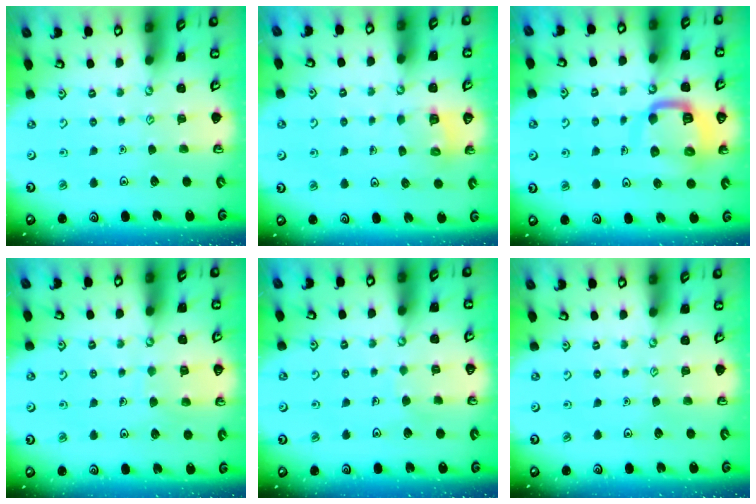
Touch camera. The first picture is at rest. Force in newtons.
{"total": 3.2, "press": 3.2, "slide": 0.2}
{"total": 11.8, "press": 11.7, "slide": 1.4}
{"total": 5.7, "press": 5.7, "slide": 0.5}
{"total": 3.2, "press": 3.2, "slide": 0.2}
{"total": 0.0}